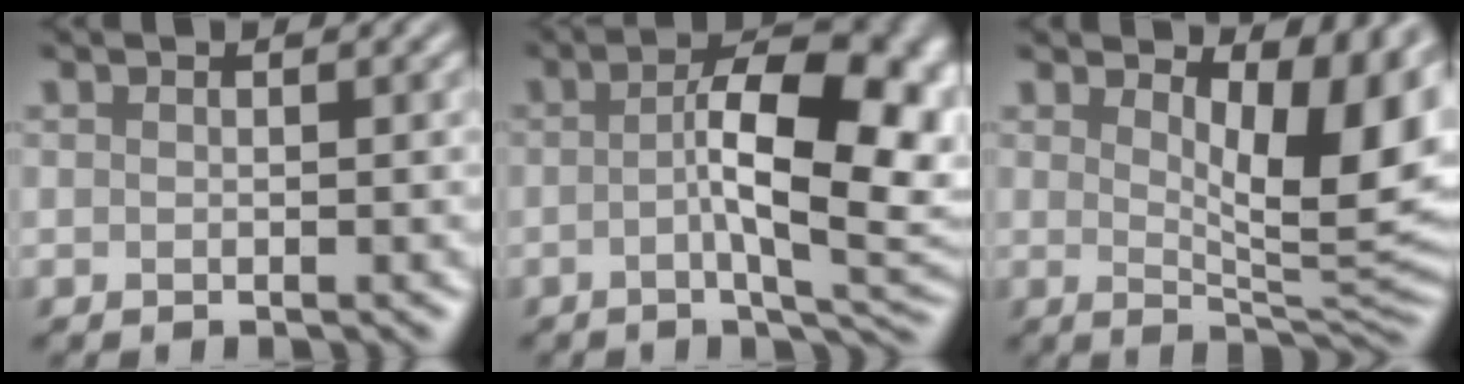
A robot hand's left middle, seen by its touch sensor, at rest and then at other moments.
{"total": 11.6, "force": [-0.4, 4.0, 10.9], "torque": [-0.142, 0.007, -0.008]}
{"total": 7.9, "force": [3.0, 2.9, 6.7], "torque": [-0.093, -0.009, 0.048]}